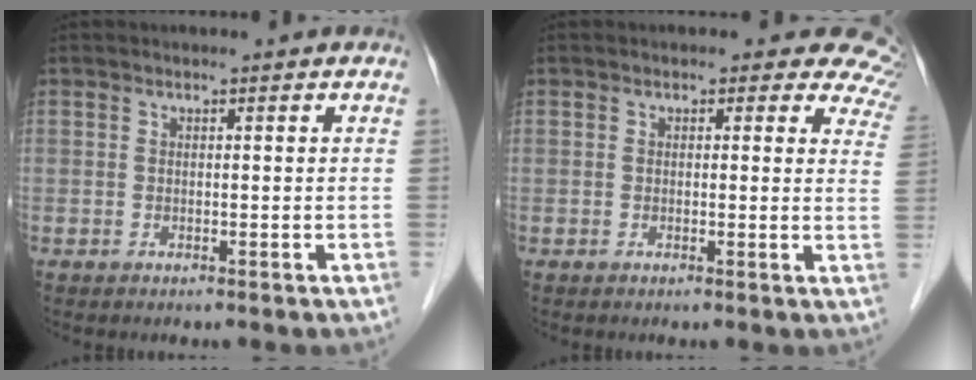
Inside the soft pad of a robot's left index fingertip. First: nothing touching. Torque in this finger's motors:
{"motor_torque": [0.25, -1.81, 0.23, -0.01]}